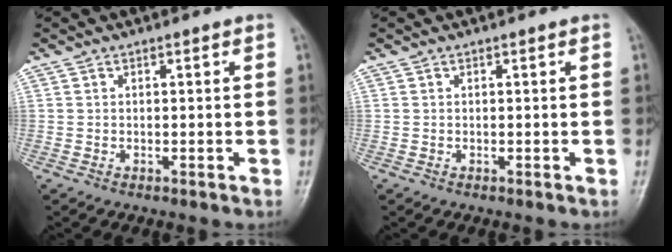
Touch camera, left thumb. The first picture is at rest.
{"total": 0.0}